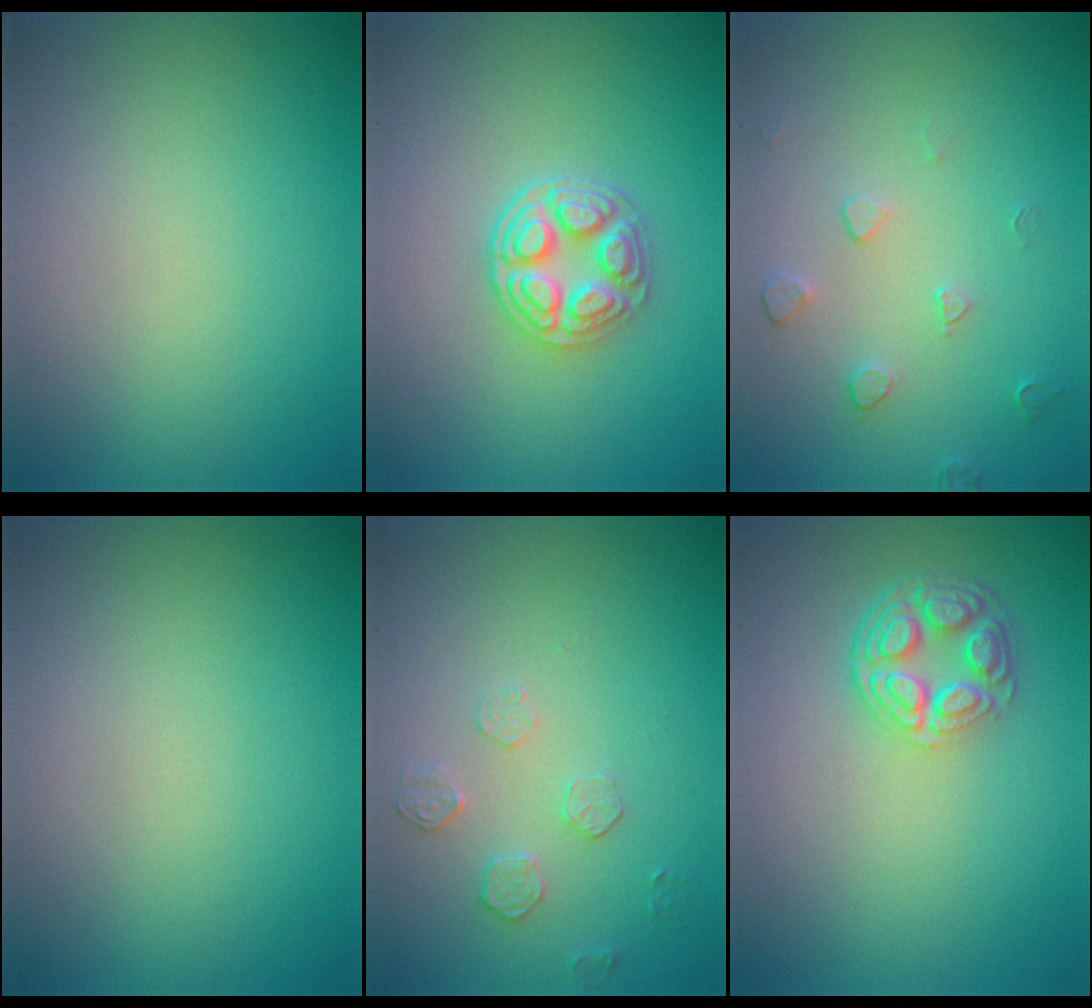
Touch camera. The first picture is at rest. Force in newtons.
{"total": 3.7, "press": 3.3, "slide": 1.8}
{"total": 1.5, "press": 0.9, "slide": 1.1}
{"total": 0.0}
{"total": 1.7, "press": 1.0, "slide": 1.4}
{"total": 4.5, "press": 3.5, "slide": 2.9}